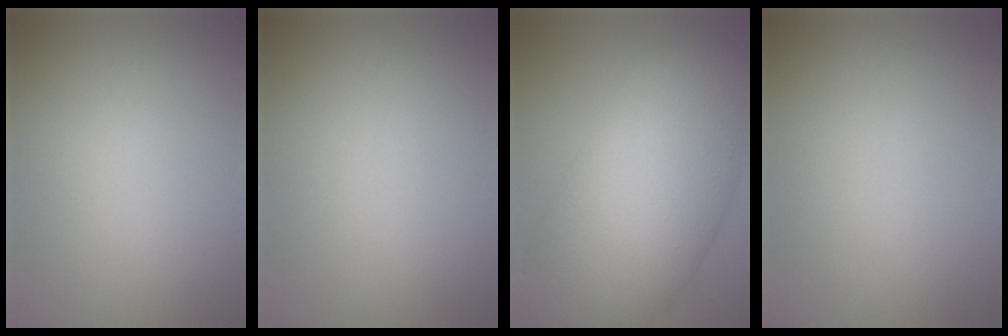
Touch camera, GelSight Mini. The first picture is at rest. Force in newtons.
{"total": 0.0}
{"total": 14.0, "press": 14.0, "slide": 0.7}
{"total": 0.0}